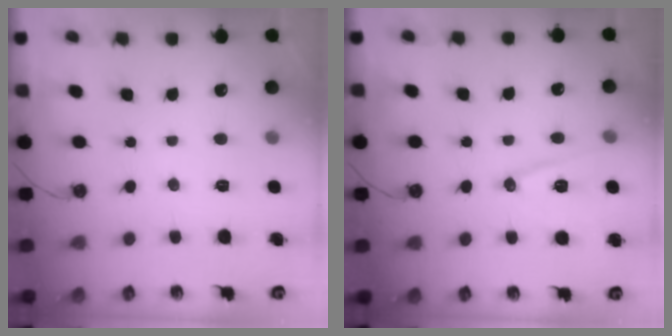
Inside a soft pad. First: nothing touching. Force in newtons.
{"total": 11.2, "press": 10.7, "slide": 3.3}